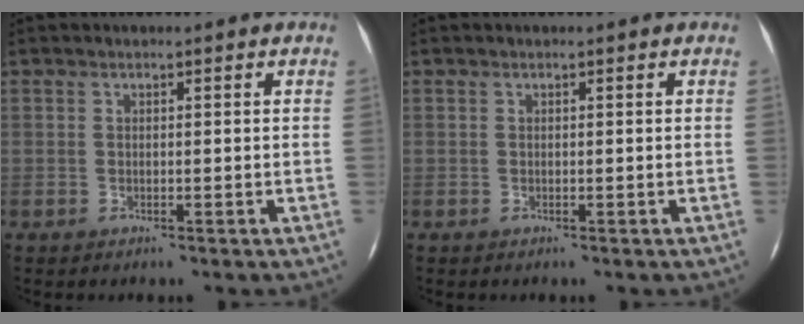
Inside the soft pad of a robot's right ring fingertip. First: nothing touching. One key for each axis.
{"total": 0.0}